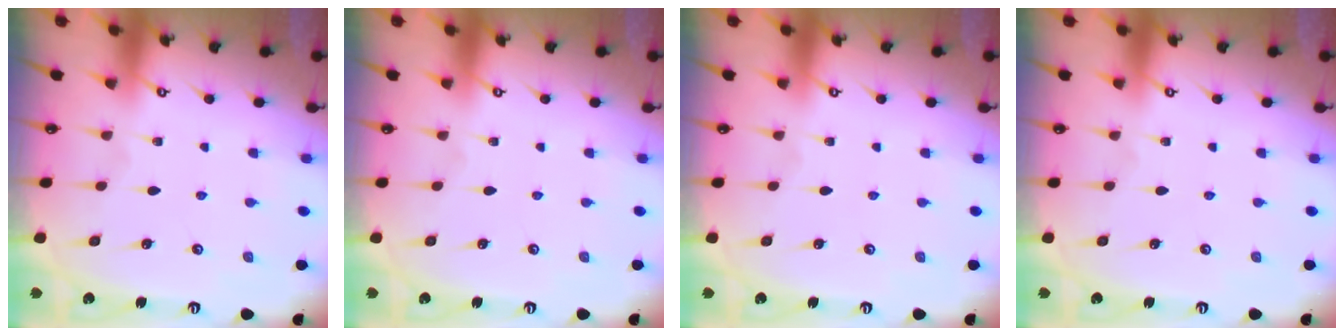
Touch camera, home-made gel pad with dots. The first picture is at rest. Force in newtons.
{"total": 0.0}
{"total": 0.0}
{"total": 0.0}